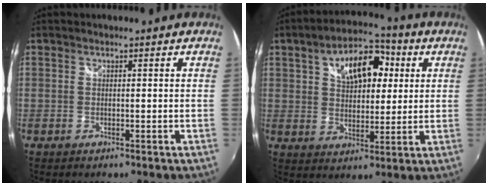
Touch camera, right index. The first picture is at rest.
{"total": 13.5, "force": [4.6, 7.9, 10.0], "torque": [-0.162, 0.037, 0.074]}